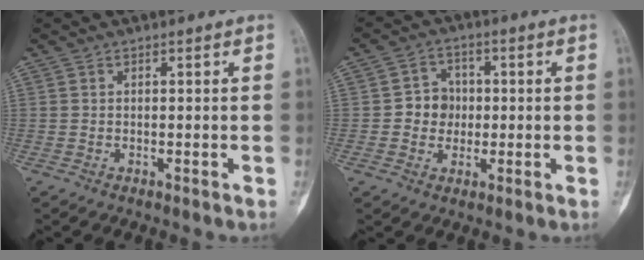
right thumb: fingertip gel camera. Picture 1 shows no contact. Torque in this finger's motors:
{"motor_torque": [1.00, 0.88, 0.40, -0.47, 0.00]}